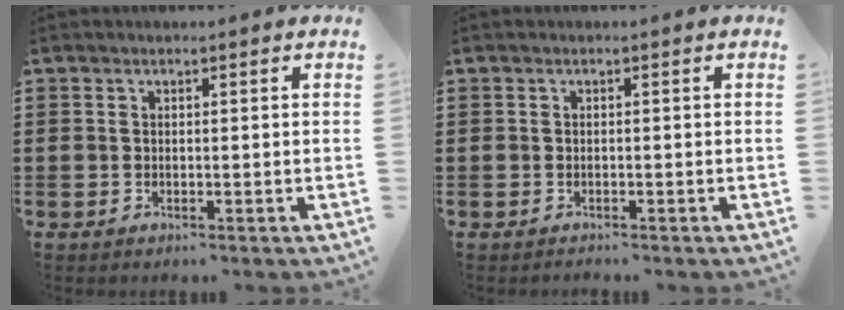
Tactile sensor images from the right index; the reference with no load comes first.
{"total": 0.5, "force": [-0.5, -0.1, 0.0], "torque": [0.000, -0.002, -0.011]}